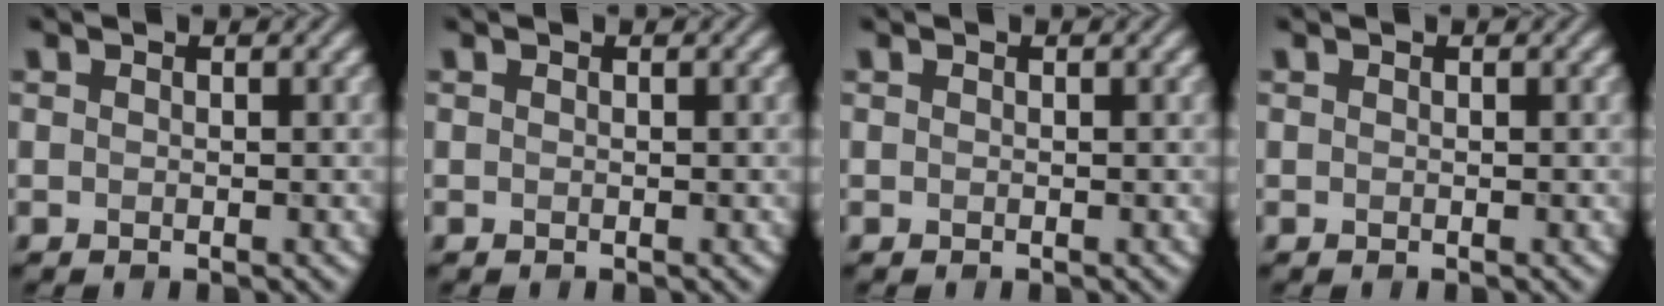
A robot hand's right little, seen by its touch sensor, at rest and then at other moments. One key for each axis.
{"total": 0.0}
{"total": 0.0}
{"total": 0.0}